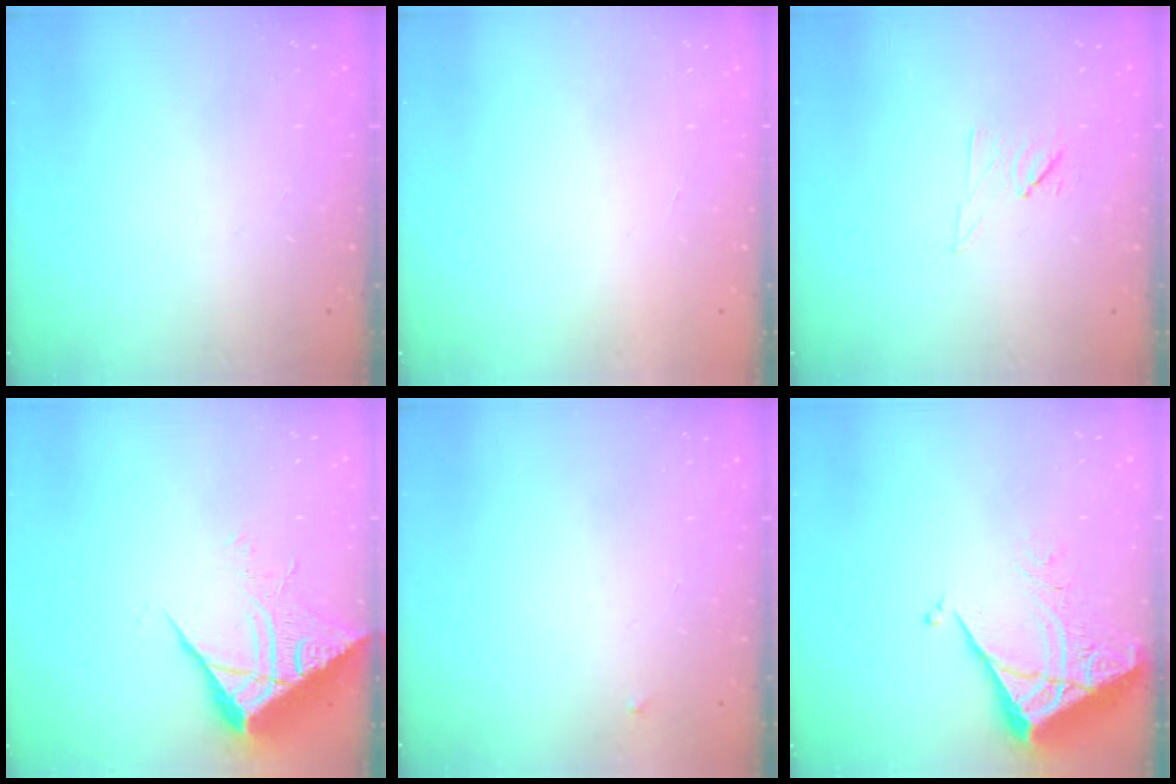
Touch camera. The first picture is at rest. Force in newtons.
{"total": 1.8, "press": 1.8, "slide": 0.1}
{"total": 7.3, "press": 7.2, "slide": 1.3}
{"total": 10.5, "press": 10.4, "slide": 1.0}
{"total": 2.5, "press": 2.4, "slide": 0.4}
{"total": 5.4, "press": 5.4, "slide": 0.7}